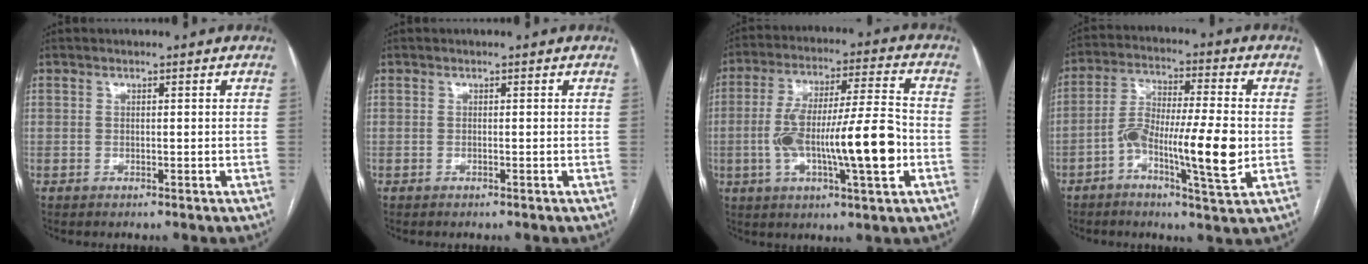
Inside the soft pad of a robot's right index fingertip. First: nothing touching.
{"total": 0.0}
{"total": 16.5, "force": [-3.3, 2.2, 16.0], "torque": [-0.287, 0.011, -0.053]}
{"total": 12.1, "force": [-3.0, 1.7, 11.6], "torque": [-0.212, 0.009, -0.053]}